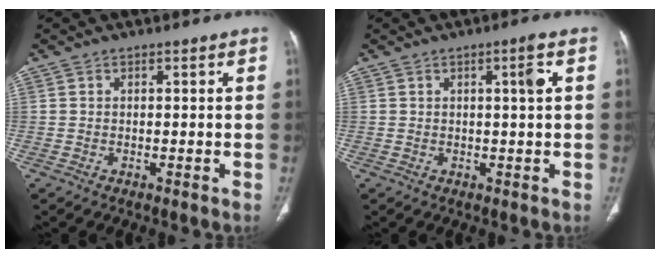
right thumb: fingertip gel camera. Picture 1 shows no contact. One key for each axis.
{"total": 3.0, "fx": 0.6, "fy": 0.3, "fz": 3.0, "tx": -0.051, "ty": 0.003, "tz": 0.010}